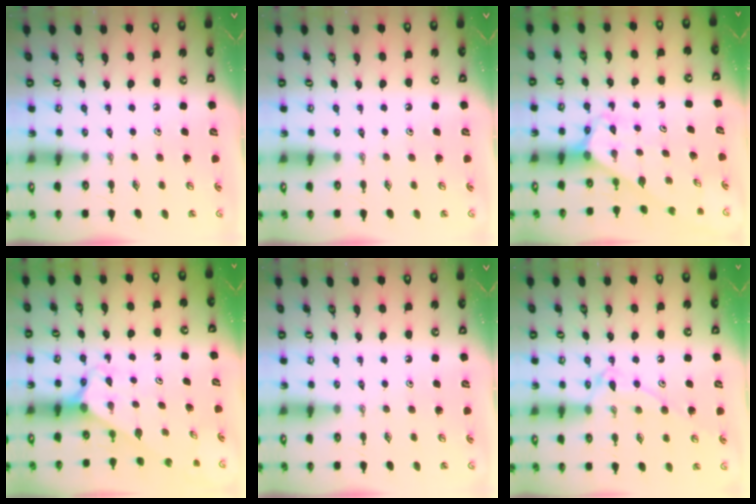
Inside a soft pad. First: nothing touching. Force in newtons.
{"total": 0.0}
{"total": 3.3, "press": 3.3, "slide": 0.2}
{"total": 2.7, "press": 2.7, "slide": 0.1}
{"total": 0.0}
{"total": 11.4, "press": 11.4, "slide": 1.1}